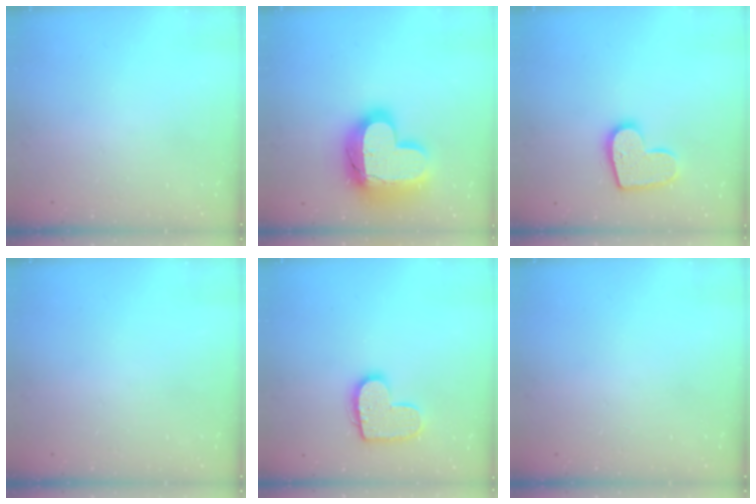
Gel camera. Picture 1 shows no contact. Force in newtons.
{"total": 22.3, "press": 22.3, "slide": 1.5}
{"total": 13.5, "press": 13.5, "slide": 0.8}
{"total": 0.0}
{"total": 12.4, "press": 12.4, "slide": 0.6}
{"total": 0.0}